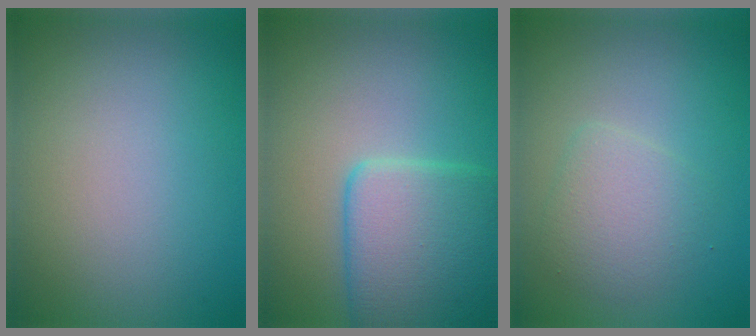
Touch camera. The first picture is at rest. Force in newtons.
{"total": 6.8, "press": 6.8, "slide": 0.4}
{"total": 2.7, "press": 2.7, "slide": 0.1}